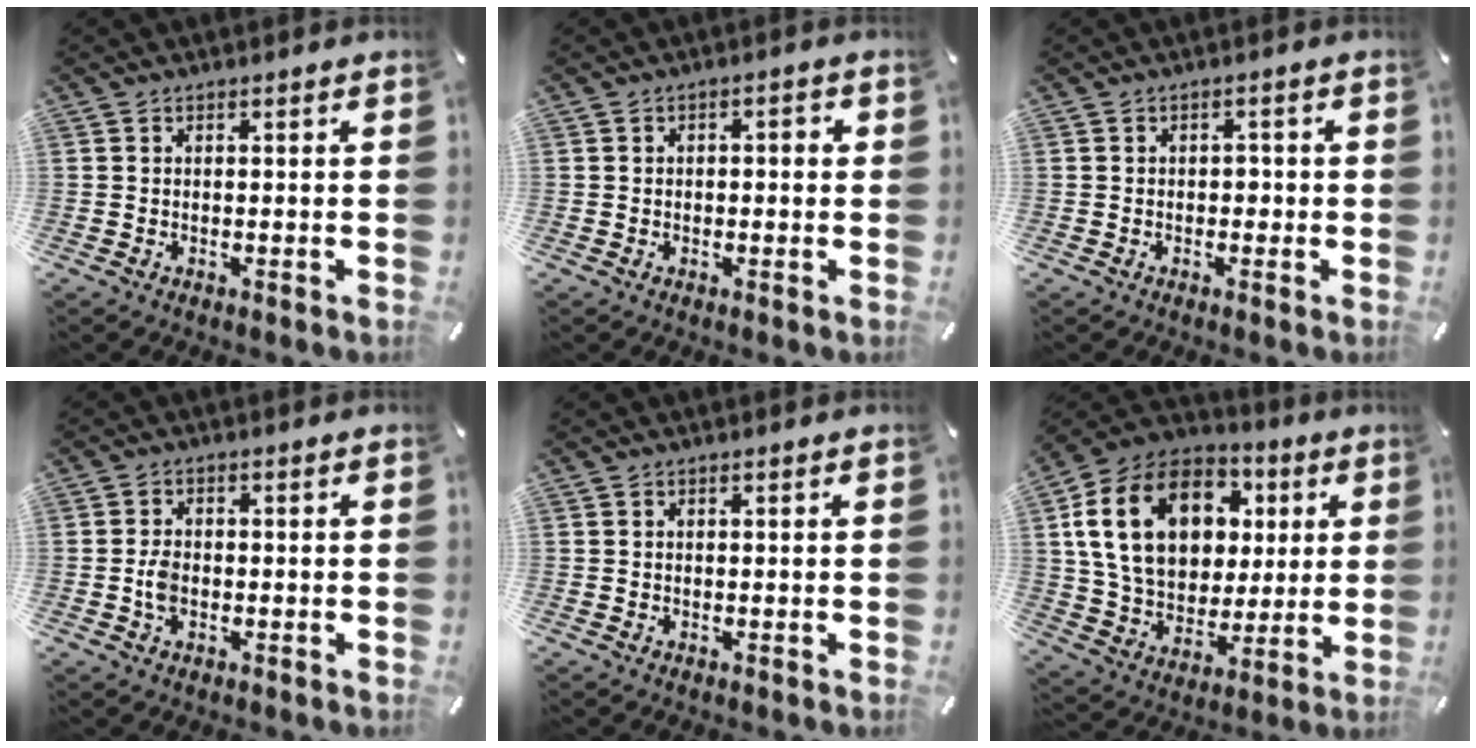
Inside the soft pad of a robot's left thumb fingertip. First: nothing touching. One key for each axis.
{"total": 1.6, "fx": -0.3, "fy": 1.0, "fz": 1.3, "tx": -0.023, "ty": 0.006, "tz": -0.008}
{"total": 1.4, "fx": -0.5, "fy": 1.1, "fz": 0.7, "tx": -0.015, "ty": 0.006, "tz": -0.013}
{"total": 3.0, "fx": -0.8, "fy": 1.9, "fz": 2.2, "tx": -0.047, "ty": 0.002, "tz": -0.014}
{"total": 0.0}
{"total": 21.4, "fx": 5.9, "fy": 16.0, "fz": 12.8, "tx": -0.246, "ty": 0.001, "tz": 0.109}